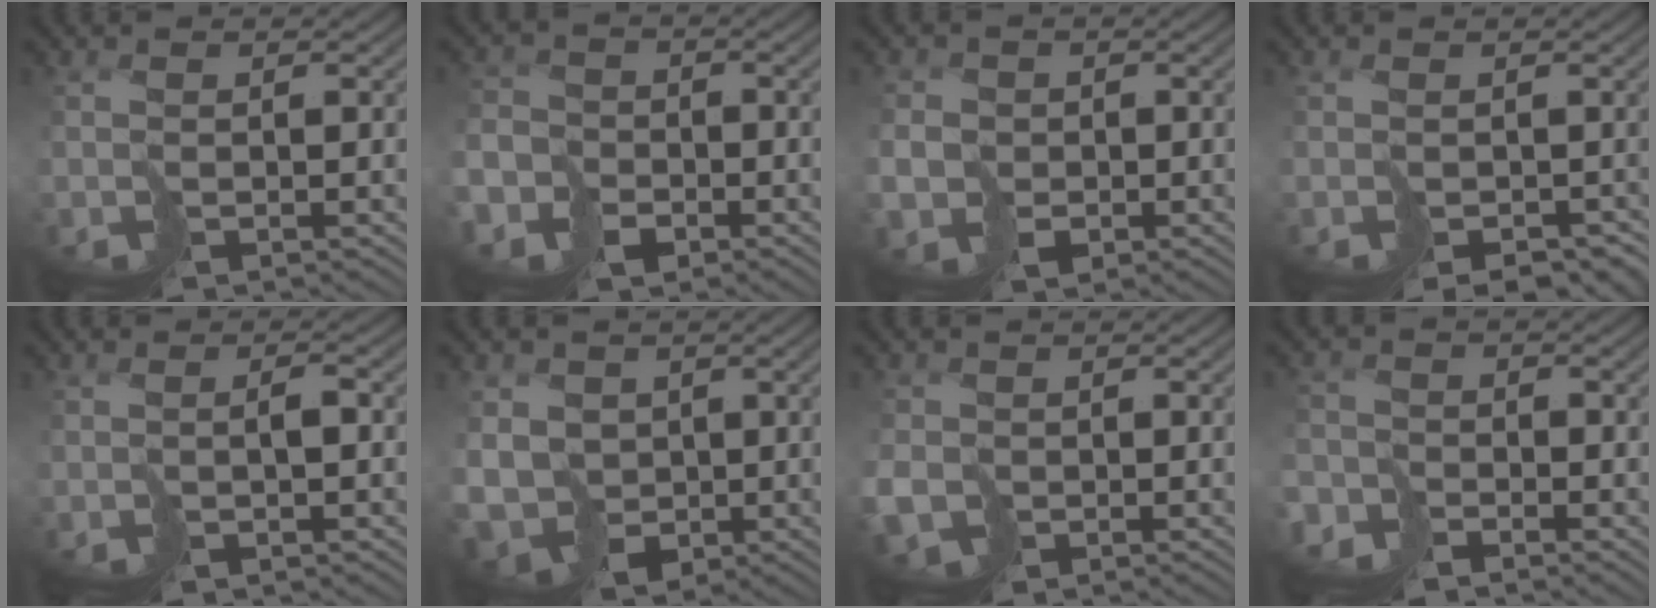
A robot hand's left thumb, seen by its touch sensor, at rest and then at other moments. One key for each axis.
{"total": 7.4, "fx": -4.4, "fy": 5.6, "fz": 2.2, "tx": -0.060, "ty": -0.029, "tz": -0.096}
{"total": 4.5, "fx": -1.2, "fy": 4.1, "fz": 1.3, "tx": -0.027, "ty": -0.013, "tz": -0.042}
{"total": 3.7, "fx": -1.9, "fy": 2.8, "fz": 1.5, "tx": -0.014, "ty": -0.017, "tz": -0.009}
{"total": 1.1, "fx": -0.2, "fy": 0.2, "fz": 1.1, "tx": -0.021, "ty": 0.005, "tz": -0.002}
{"total": 8.4, "fx": -0.4, "fy": 7.6, "fz": 3.7, "tx": -0.107, "ty": -0.029, "tz": -0.016}
{"total": 4.3, "fx": -1.6, "fy": 3.2, "fz": 2.4, "tx": -0.063, "ty": -0.016, "tz": -0.025}
{"total": 3.1, "fx": -2.8, "fy": 1.3, "fz": 0.2, "tx": -0.005, "ty": -0.003, "tz": -0.067}